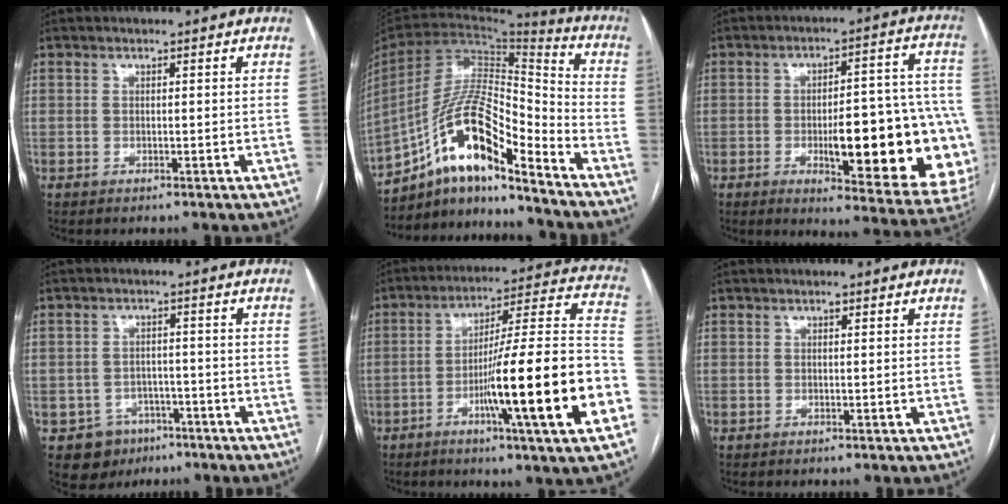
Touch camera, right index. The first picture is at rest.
{"total": 16.4, "force": [-11.2, 3.7, 11.4], "torque": [-0.213, 0.029, -0.196]}
{"total": 23.3, "force": [-5.1, 5.5, 22.0], "torque": [-0.198, 0.019, -0.047]}
{"total": 5.9, "force": [-3.4, 4.9, 0.7], "torque": [-0.005, 0.011, -0.043]}
{"total": 22.8, "force": [-7.3, -0.1, 21.6], "torque": [-0.275, 0.000, -0.116]}
{"total": 0.5, "force": [0.3, 0.2, 0.3], "torque": [-0.005, 0.001, 0.002]}